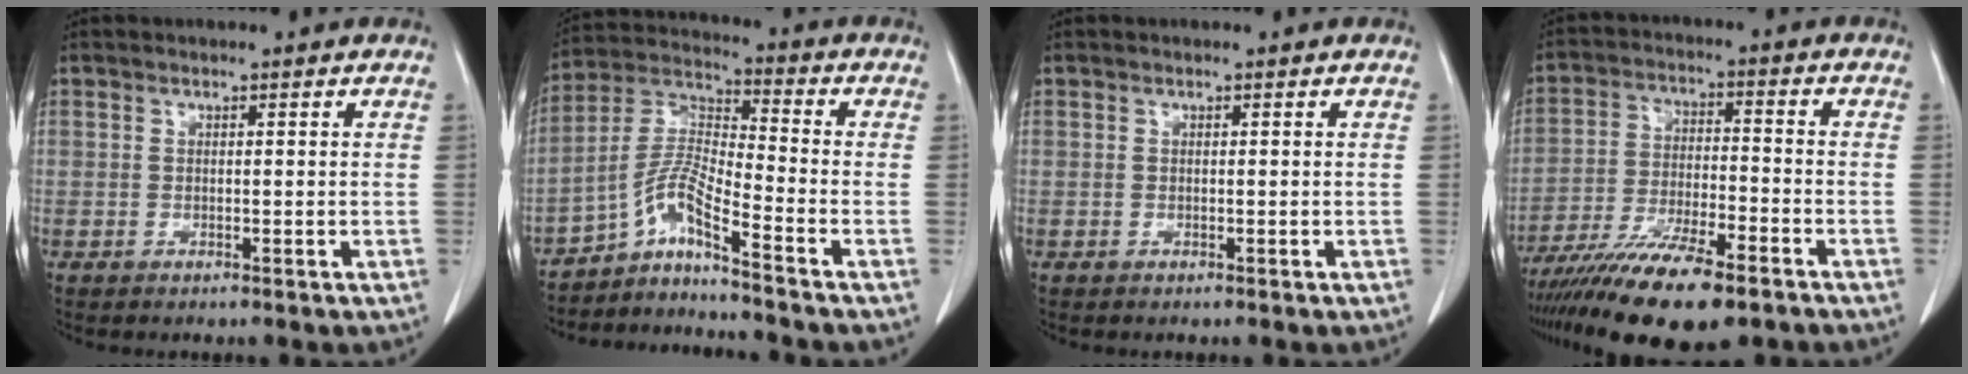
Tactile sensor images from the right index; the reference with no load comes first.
{"total": 7.8, "force": [-5.9, -1.1, 5.0], "torque": [-0.114, 0.007, -0.110]}
{"total": 0.0}
{"total": 15.4, "force": [-11.4, 2.6, 10.1], "torque": [-0.183, -0.035, -0.195]}